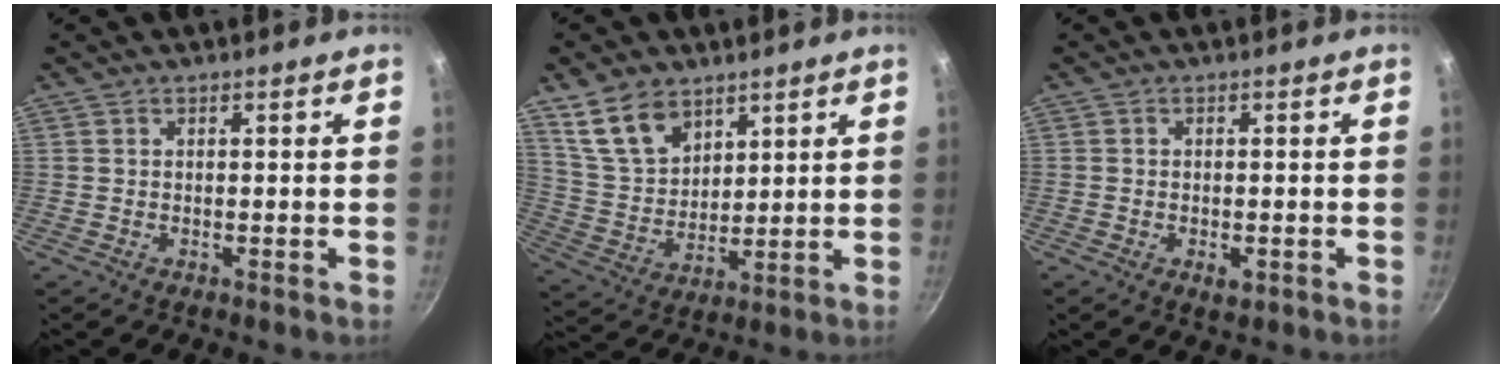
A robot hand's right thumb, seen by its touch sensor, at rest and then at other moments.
{"total": 11.1, "force": [6.8, 6.9, 5.4], "torque": [-0.070, -0.028, 0.146]}
{"total": 2.4, "force": [-0.9, 1.5, 1.7], "torque": [-0.028, -0.001, -0.013]}